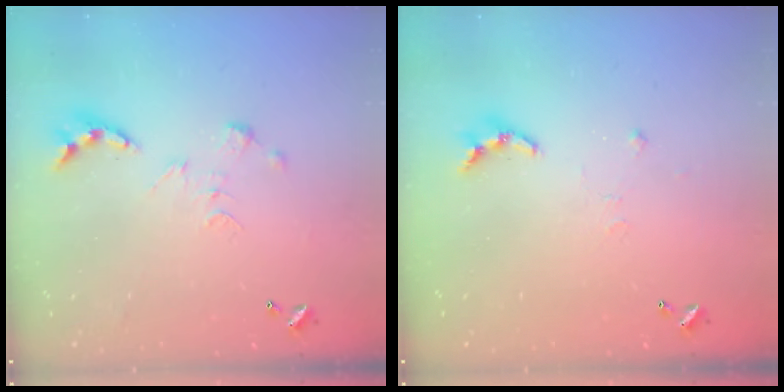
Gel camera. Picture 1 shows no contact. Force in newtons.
{"total": 6.7, "press": 6.7, "slide": 0.5}